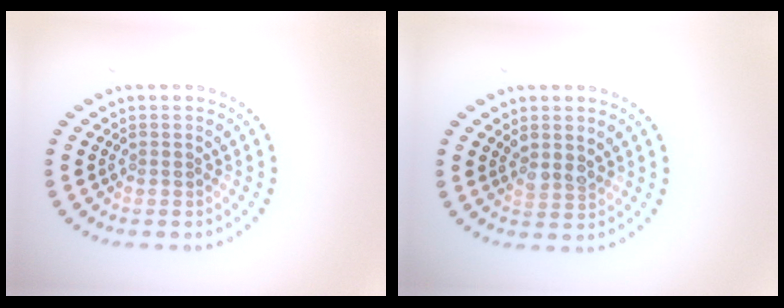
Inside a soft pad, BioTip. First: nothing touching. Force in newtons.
{"total": 1.8, "press": 1.5, "slide": 1.0}